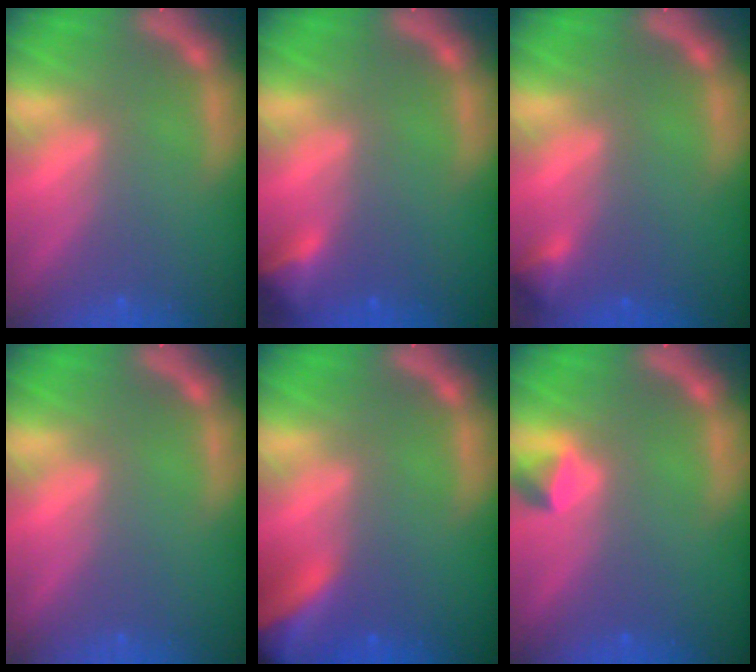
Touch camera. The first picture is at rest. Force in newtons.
{"total": 2.4}
{"total": 1.4}
{"total": 0.0}
{"total": 9.4}
{"total": 1.4}